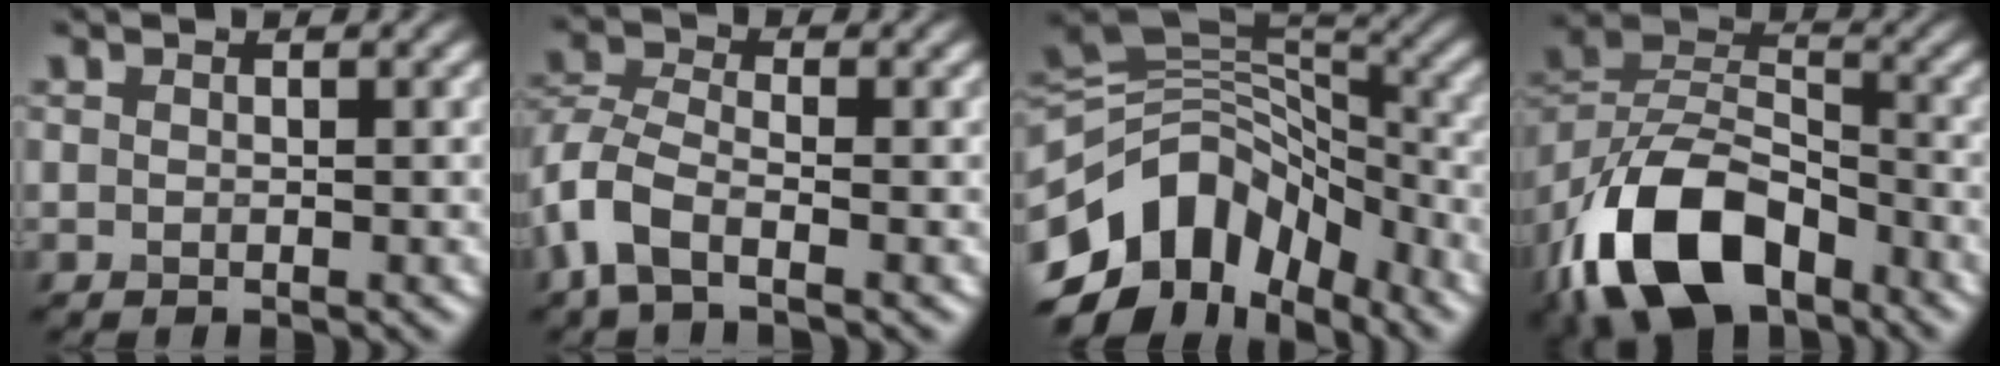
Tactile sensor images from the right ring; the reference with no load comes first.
{"total": 4.8, "force": [-2.4, 2.3, 3.5], "torque": [-0.086, -0.002, -0.065]}
{"total": 11.0, "force": [-4.9, 7.5, 6.5], "torque": [-0.123, 0.023, -0.105]}
{"total": 12.5, "force": [-7.3, 6.8, 7.6], "torque": [-0.150, 0.001, -0.151]}